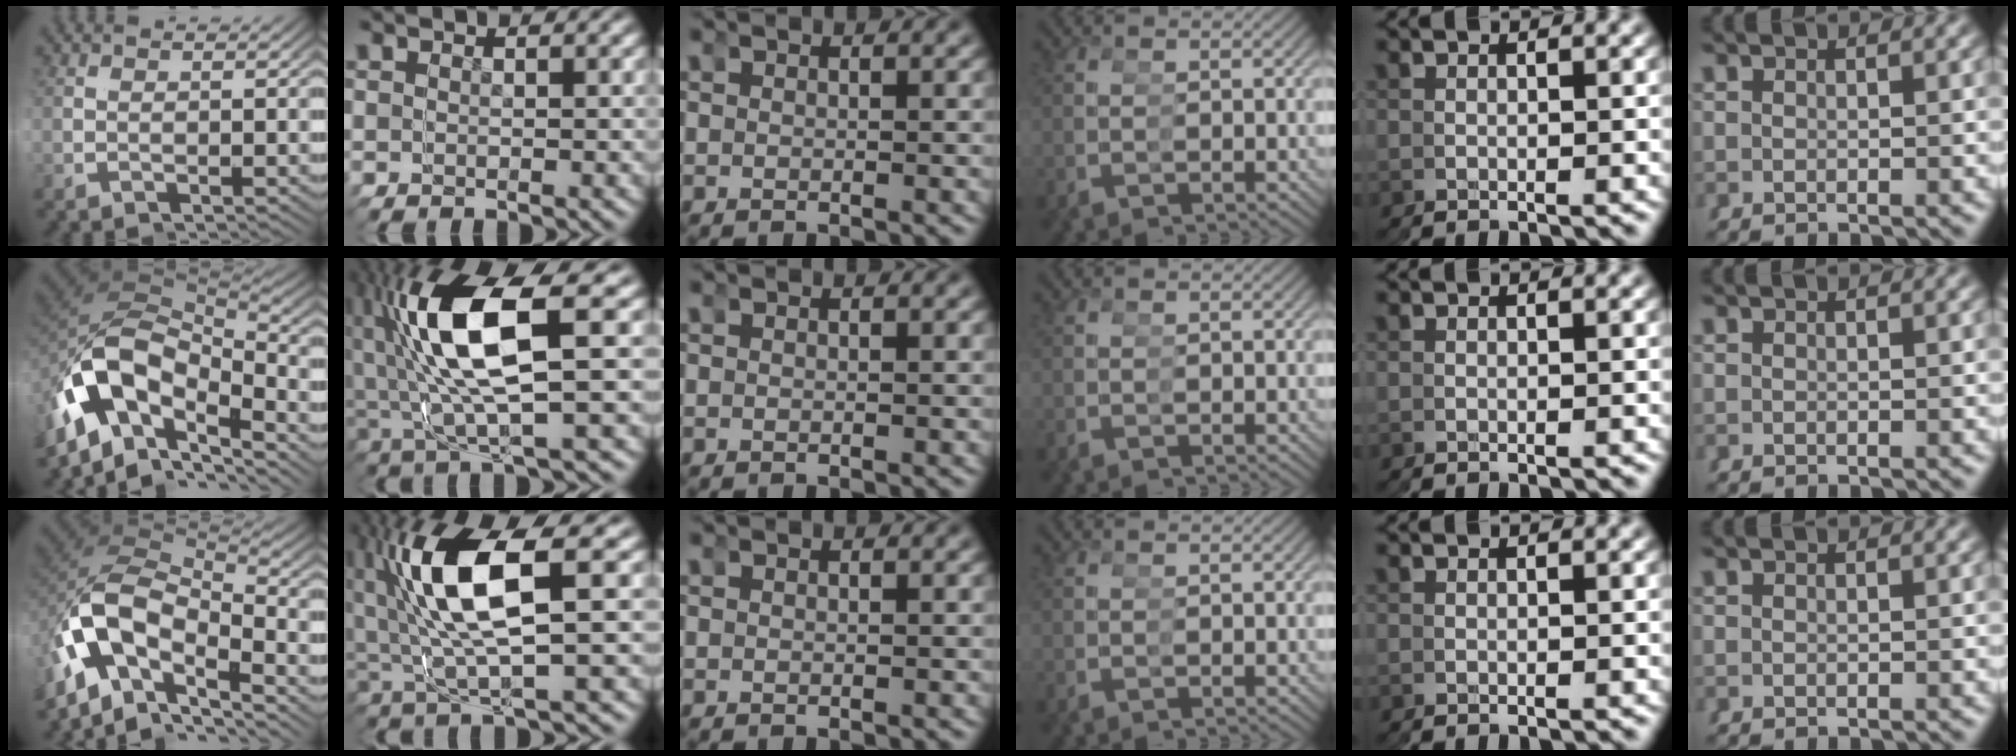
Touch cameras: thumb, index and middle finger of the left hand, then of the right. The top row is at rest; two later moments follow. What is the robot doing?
{"motion": "grasp_and_lifting", "object": "toy banana"}